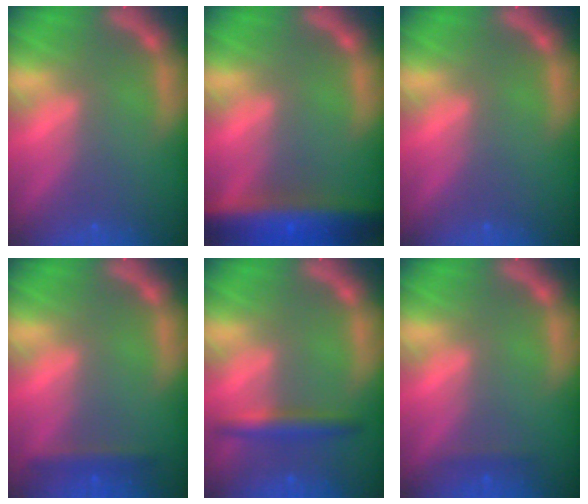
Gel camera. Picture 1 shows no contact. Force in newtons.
{"total": 9.5}
{"total": 0.0}
{"total": 1.9}
{"total": 3.0}
{"total": 0.9}